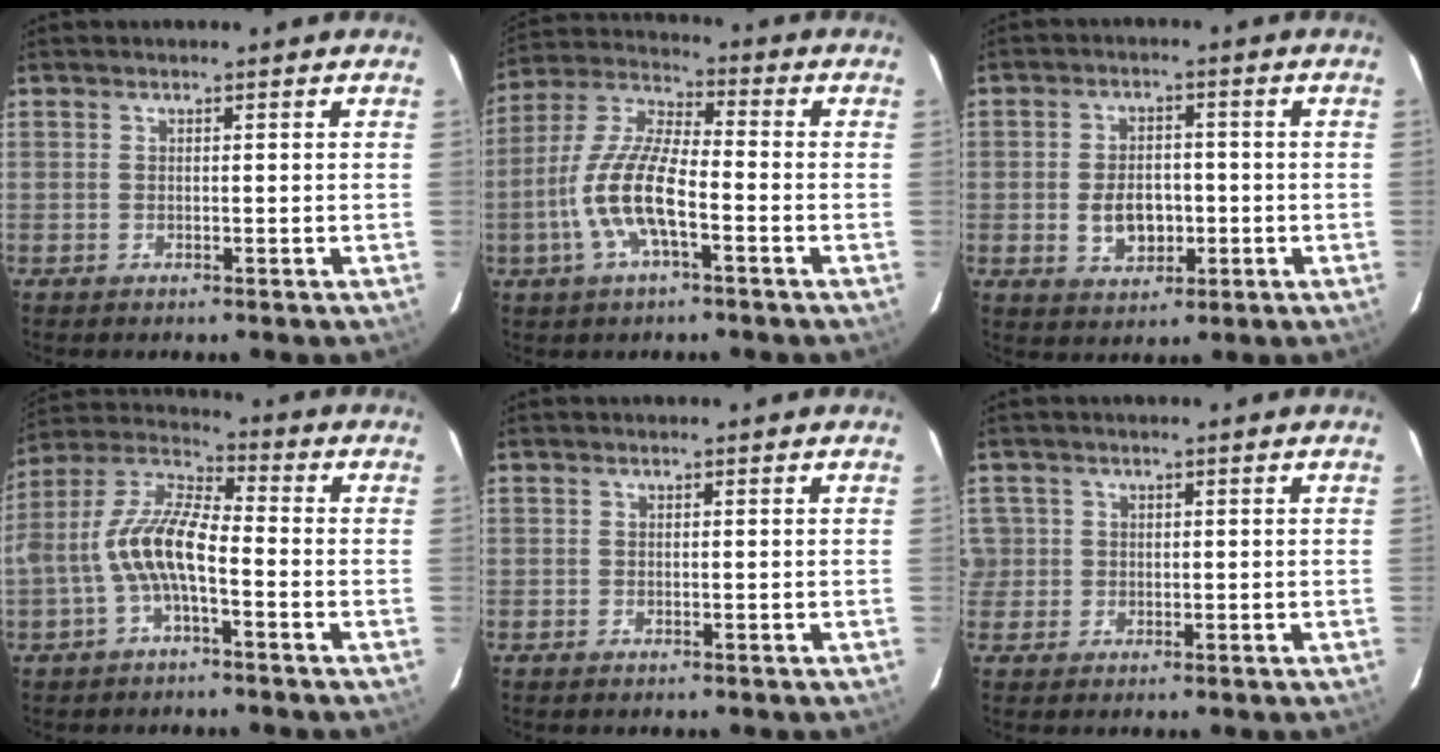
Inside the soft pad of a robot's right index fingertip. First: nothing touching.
{"total": 12.8, "force": [-4.3, 3.9, 11.4], "torque": [-0.245, 0.000, -0.086]}
{"total": 7.1, "force": [-1.4, 4.9, 4.9], "torque": [-0.097, 0.004, -0.015]}
{"total": 10.5, "force": [-3.2, 3.5, 9.3], "torque": [-0.202, 0.014, -0.061]}
{"total": 0.0}
{"total": 3.1, "force": [0.1, 3.1, 0.1], "torque": [0.012, 0.016, 0.004]}